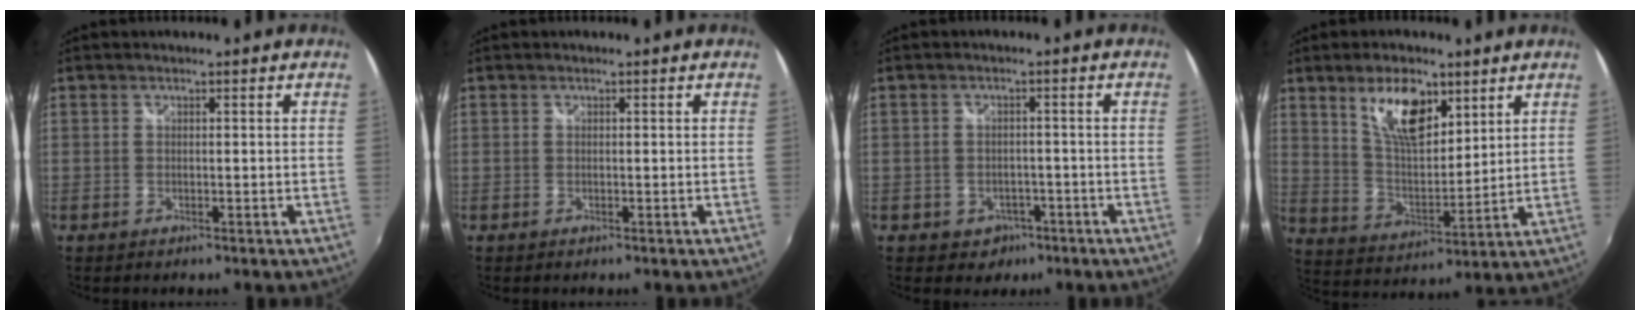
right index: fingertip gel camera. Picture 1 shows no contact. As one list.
[{"total": 0.0}, {"total": 4.4, "force": [-2.2, 3.7, 0.9], "torque": [-0.030, 0.006, -0.022]}, {"total": 12.1, "force": [6.8, 5.4, 8.4], "torque": [-0.143, 0.005, 0.132]}]